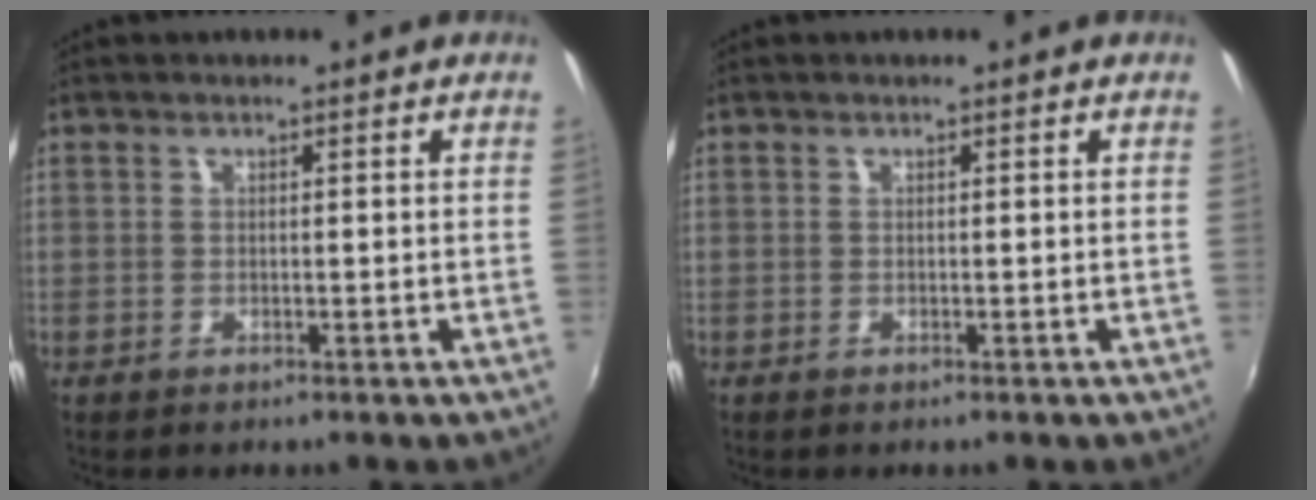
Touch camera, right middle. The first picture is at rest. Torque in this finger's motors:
{"motor_torque": [0.06, -0.20, 0.03, 0.00]}